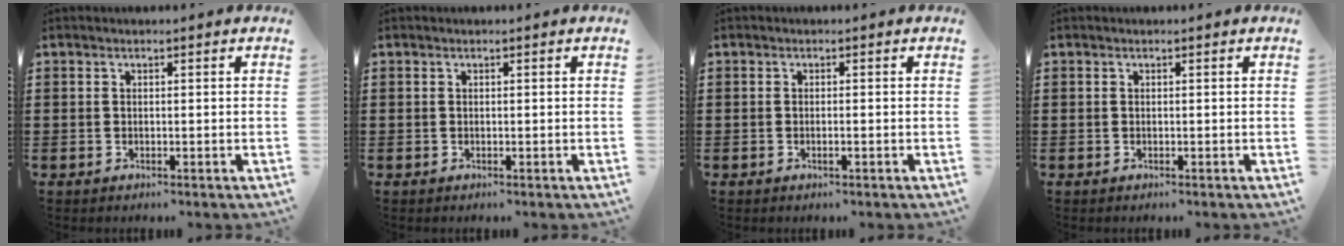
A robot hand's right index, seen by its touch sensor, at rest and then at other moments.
{"total": 0.0}
{"total": 0.7, "force": [-0.3, -0.1, 0.7], "torque": [-0.012, -0.004, -0.006]}
{"total": 0.0}